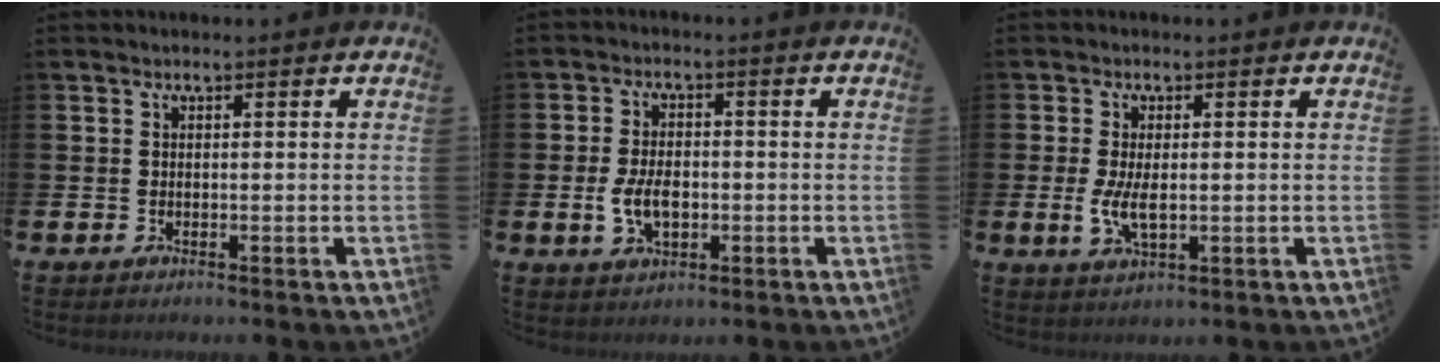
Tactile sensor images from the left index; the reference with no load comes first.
{"total": 4.9, "force": [-0.8, 3.0, 3.8], "torque": [-0.067, 0.001, -0.017]}
{"total": 4.1, "force": [-0.1, 1.9, 3.7], "torque": [-0.061, 0.001, -0.002]}